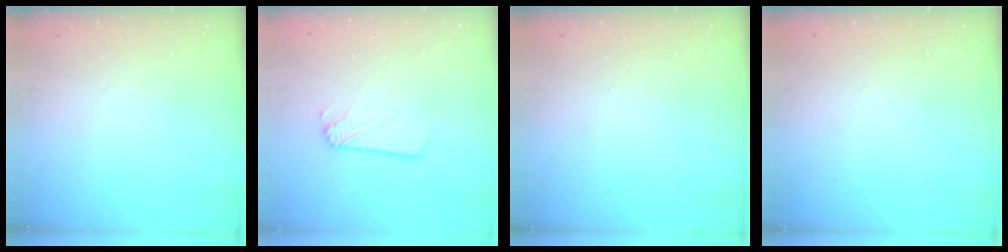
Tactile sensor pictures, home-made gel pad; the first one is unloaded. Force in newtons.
{"total": 2.1, "press": 2.1, "slide": 0.0}
{"total": 0.0}
{"total": 0.0}